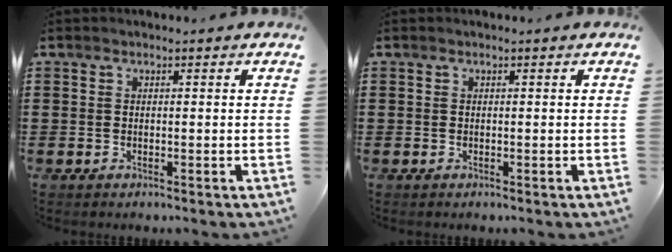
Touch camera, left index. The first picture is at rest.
{"total": 0.0}